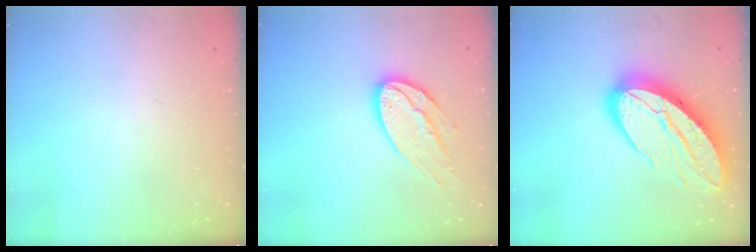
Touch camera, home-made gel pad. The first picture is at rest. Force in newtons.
{"total": 15.1, "press": 15.1, "slide": 1.4}
{"total": 20.6, "press": 20.5, "slide": 1.8}